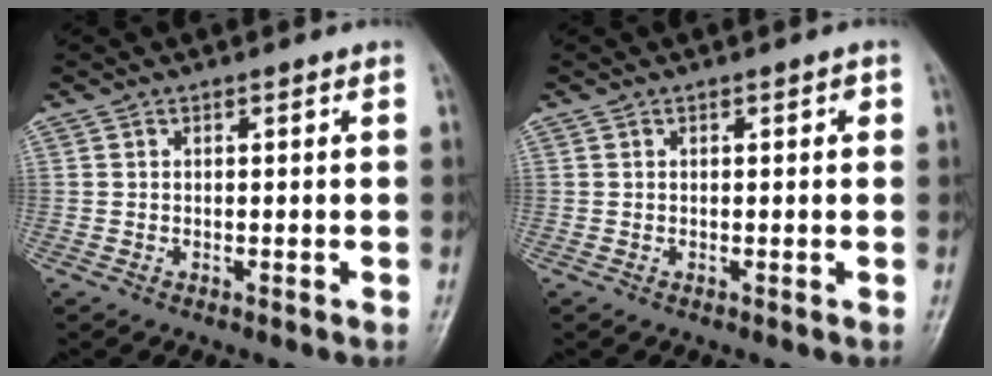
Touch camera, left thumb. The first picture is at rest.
{"total": 0.8, "force": [0.2, 0.4, 0.7], "torque": [-0.006, 0.002, 0.002]}